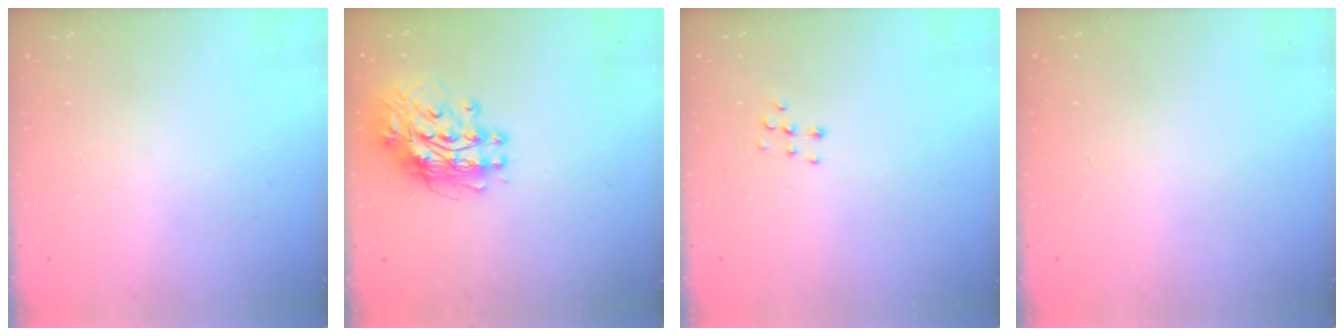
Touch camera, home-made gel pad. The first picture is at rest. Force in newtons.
{"total": 12.3, "press": 12.2, "slide": 1.1}
{"total": 5.9, "press": 5.9, "slide": 0.4}
{"total": 0.0}